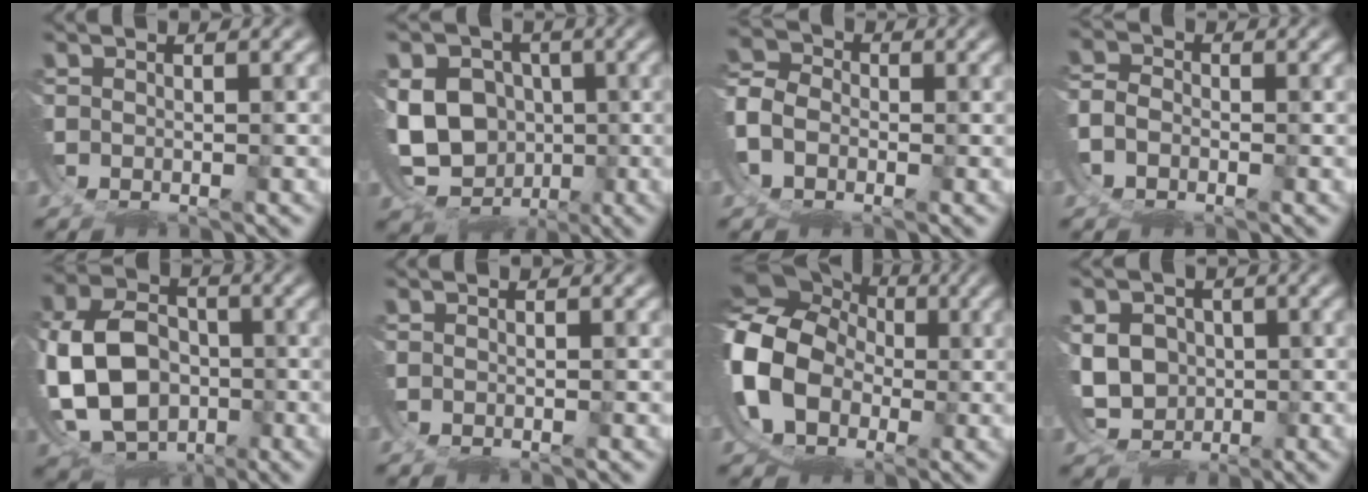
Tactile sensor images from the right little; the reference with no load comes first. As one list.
[{"total": 13.4, "force": [-1.8, 12.2, 5.3], "torque": [-0.133, -0.053, -0.028]}, {"total": 3.5, "force": [-0.6, 3.2, 1.3], "torque": [-0.037, -0.004, -0.015]}, {"total": 2.2, "force": [-0.9, 2.0, 0.6], "torque": [-0.017, -0.005, -0.021]}, {"total": 13.4, "force": [-2.0, 11.6, 6.5], "torque": [-0.159, -0.056, -0.025]}, {"total": 0.0}, {"total": 16.0, "force": [0.6, 14.3, 7.1], "torque": [-0.195, -0.029, 0.000]}, {"total": 8.1, "force": [-1.1, 7.5, 2.7], "torque": [-0.074, -0.039, -0.012]}]